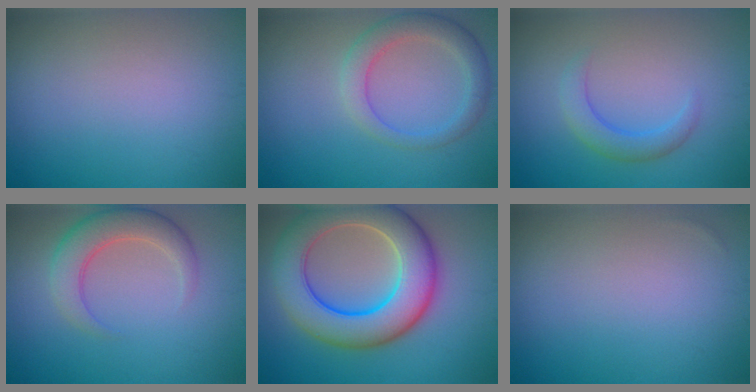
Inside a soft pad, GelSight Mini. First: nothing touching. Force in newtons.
{"total": 3.6, "press": 3.5, "slide": 0.2}
{"total": 2.4, "press": 2.4, "slide": 0.0}
{"total": 5.4, "press": 5.4, "slide": 0.1}
{"total": 10.3, "press": 10.3, "slide": 0.5}
{"total": 0.0}